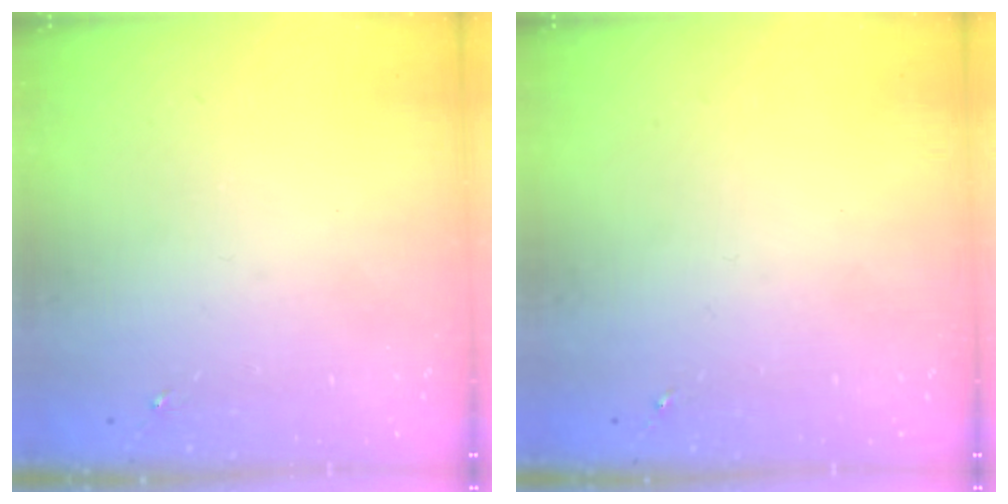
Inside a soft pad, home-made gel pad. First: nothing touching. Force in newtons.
{"total": 0.0}